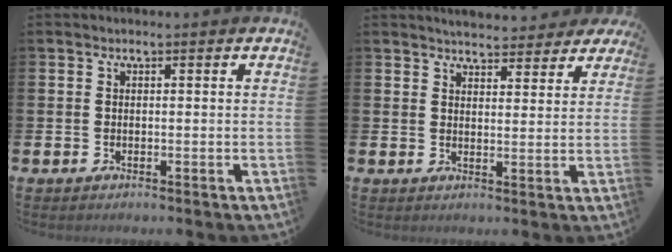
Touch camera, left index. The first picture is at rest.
{"total": 4.6, "force": [4.4, 1.1, 0.3], "torque": [-0.008, -0.028, 0.079]}